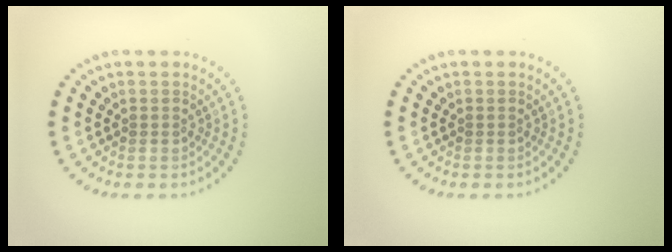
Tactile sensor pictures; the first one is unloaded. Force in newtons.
{"total": 0.0}